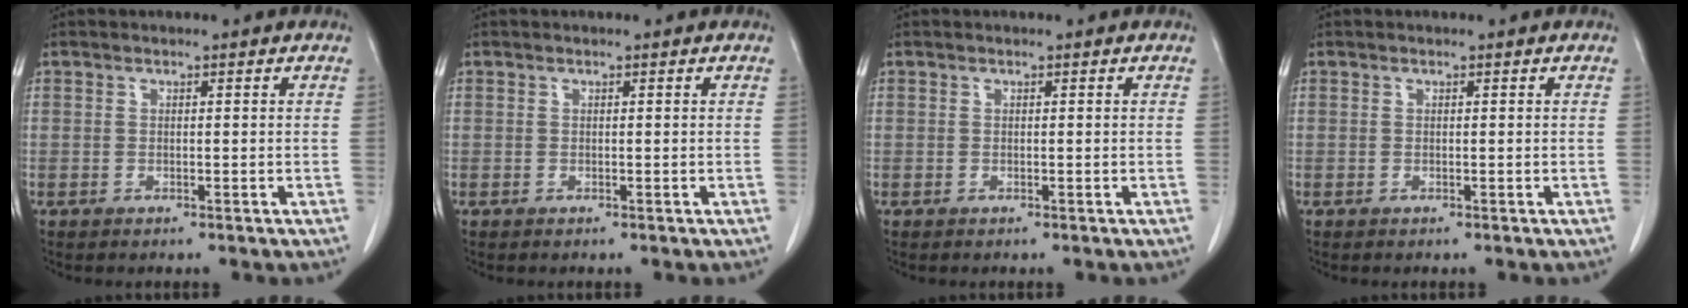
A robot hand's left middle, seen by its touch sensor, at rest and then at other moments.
{"total": 0.0}
{"total": 0.0}
{"total": 0.0}